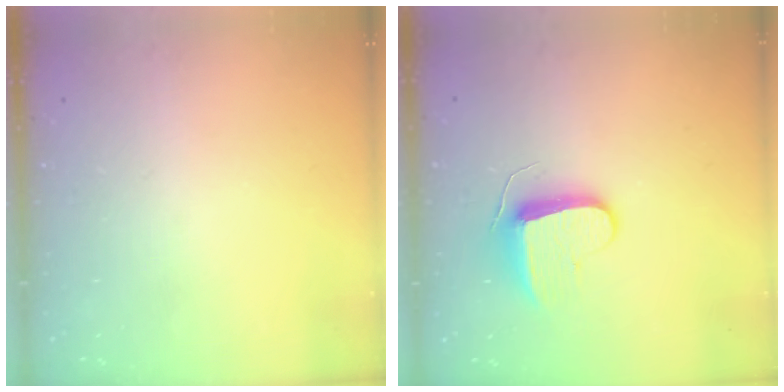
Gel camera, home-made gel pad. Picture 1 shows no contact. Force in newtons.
{"total": 9.1, "press": 9.1, "slide": 0.0}